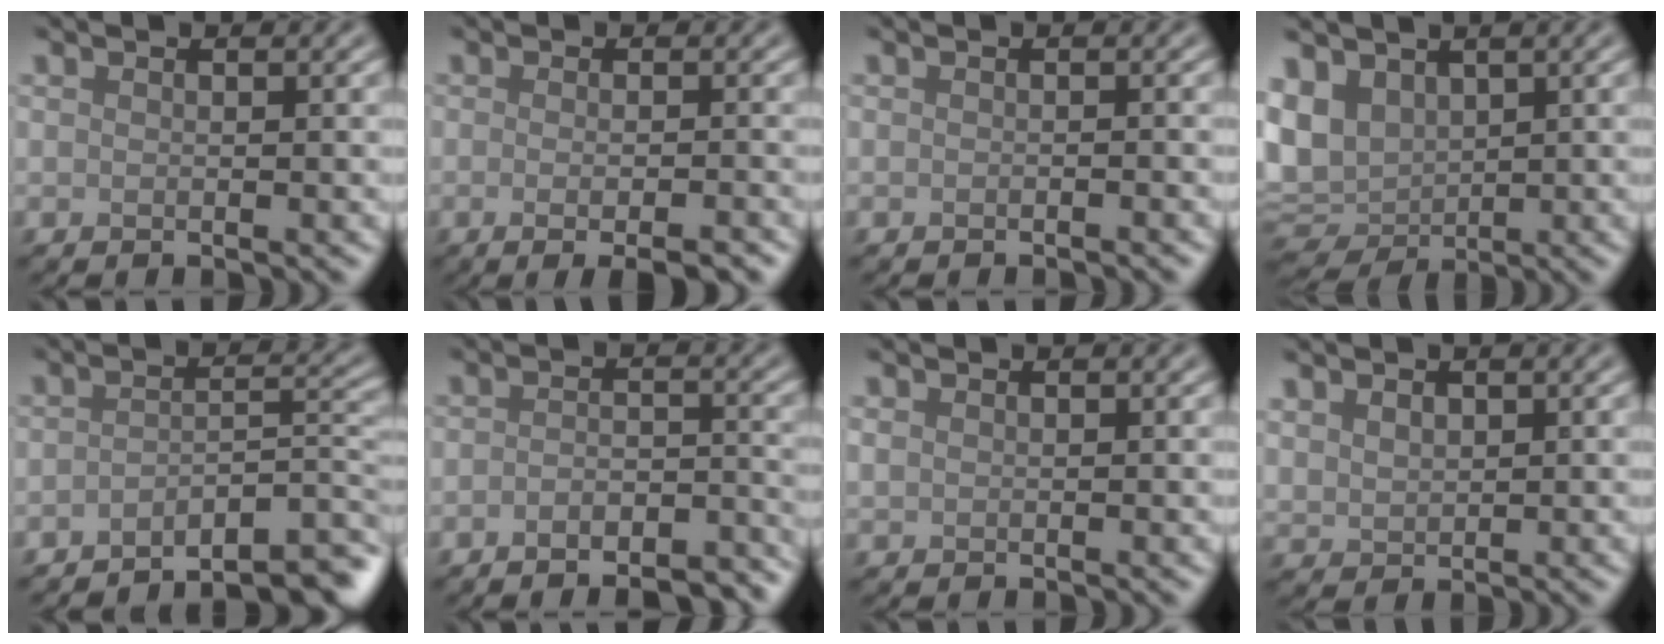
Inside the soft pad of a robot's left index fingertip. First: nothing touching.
{"total": 4.1, "force": [-1.7, 1.0, 3.6], "torque": [-0.049, -0.007, -0.019]}
{"total": 0.7, "force": [-0.6, 0.1, 0.3], "torque": [-0.003, 0.000, -0.009]}
{"total": 6.8, "force": [1.3, 5.1, 4.2], "torque": [-0.082, -0.002, 0.032]}
{"total": 6.3, "force": [-4.6, 1.4, 4.1], "torque": [-0.046, 0.008, -0.070]}
{"total": 5.4, "force": [-4.2, 1.6, 3.0], "torque": [-0.044, -0.002, -0.053]}
{"total": 0.6, "force": [0.3, 0.5, 0.2], "torque": [-0.003, 0.000, 0.006]}
{"total": 1.8, "force": [1.1, 1.2, 0.7], "torque": [-0.018, -0.001, 0.025]}